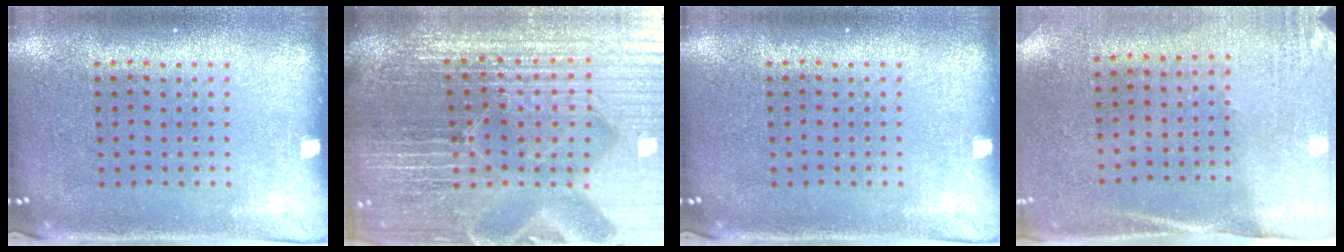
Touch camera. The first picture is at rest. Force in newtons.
{"total": 7.3, "press": 6.4, "slide": 3.6}
{"total": 0.0}
{"total": 2.6, "press": 2.3, "slide": 1.3}